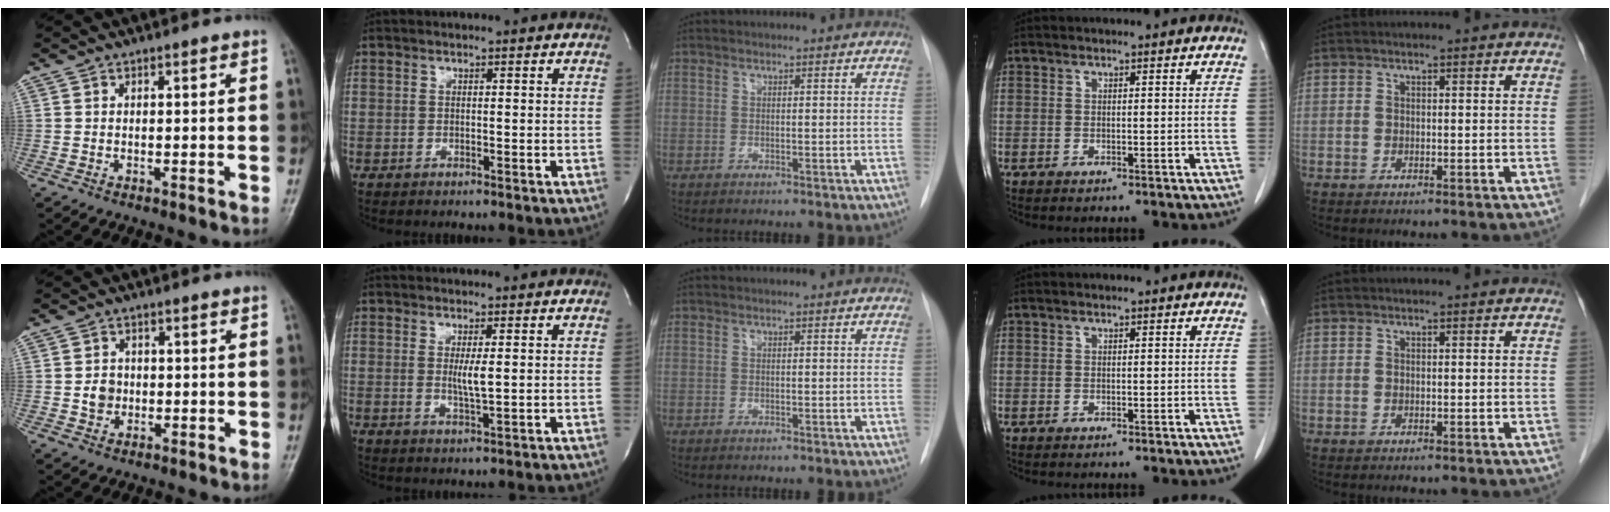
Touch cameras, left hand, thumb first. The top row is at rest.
{"thumb": {"total": 3.3, "force": [-0.3, 3.0, 1.5], "torque": [-0.010, 0.005, -0.007]}, "index": {"total": 2.8, "force": [0.2, 0.2, 2.8], "torque": [-0.058, -0.010, 0.006]}}